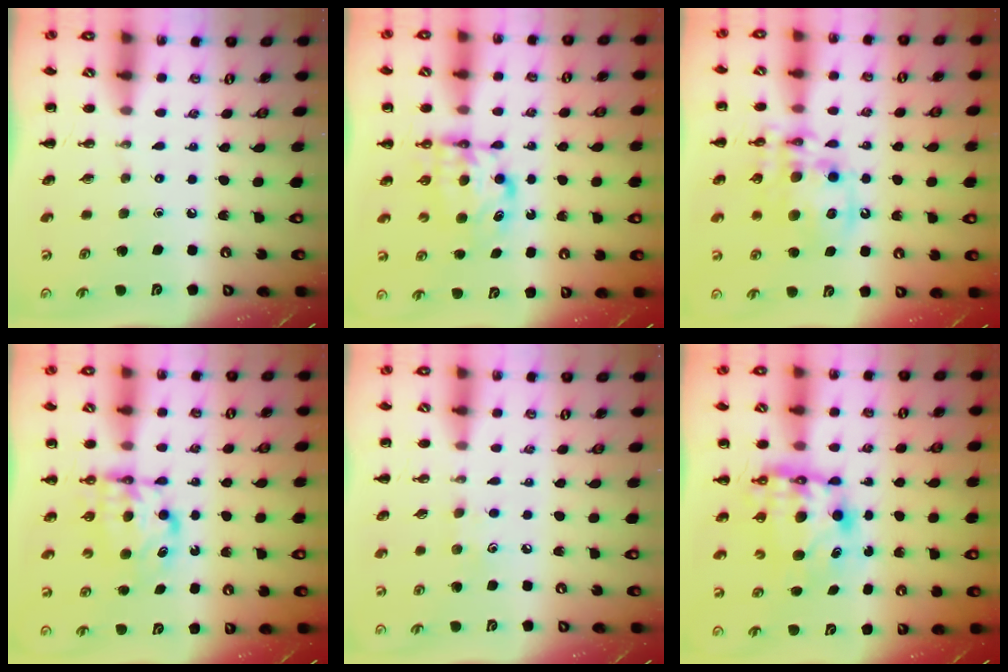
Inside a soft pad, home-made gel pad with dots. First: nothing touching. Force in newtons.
{"total": 6.4, "press": 6.4, "slide": 0.5}
{"total": 13.9, "press": 13.4, "slide": 3.4}
{"total": 6.4, "press": 6.4, "slide": 0.5}
{"total": 4.2, "press": 4.1, "slide": 1.1}
{"total": 8.5, "press": 8.2, "slide": 2.2}